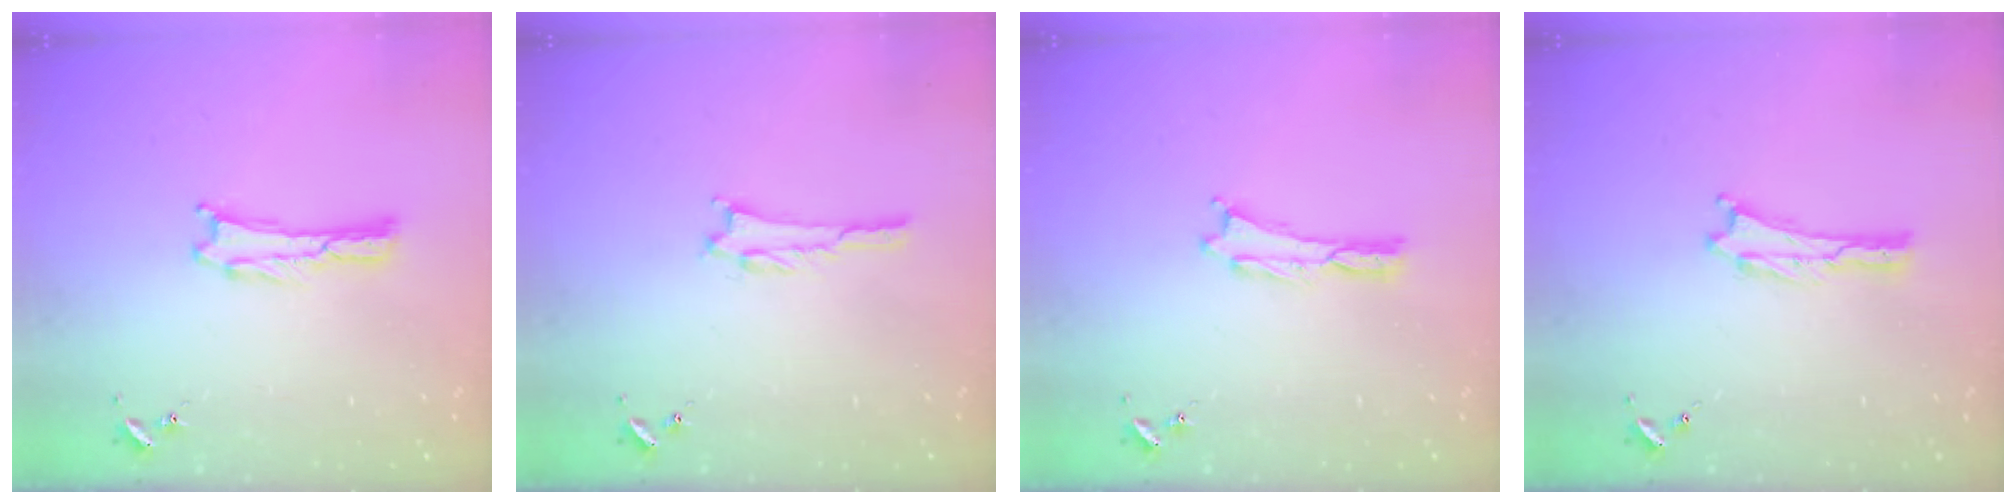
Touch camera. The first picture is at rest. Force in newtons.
{"total": 0.6, "press": 0.6, "slide": 0.1}
{"total": 0.0}
{"total": 0.0}